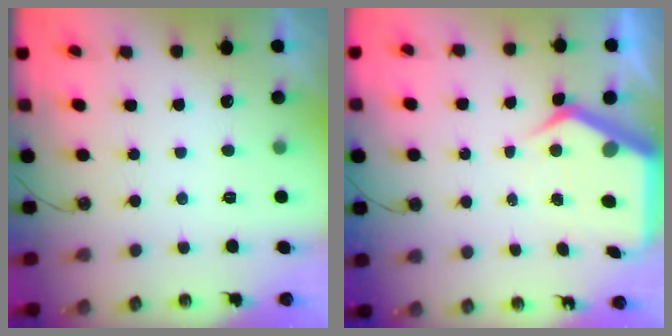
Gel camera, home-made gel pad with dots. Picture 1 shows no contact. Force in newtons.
{"total": 7.5, "press": 7.5, "slide": 0.5}